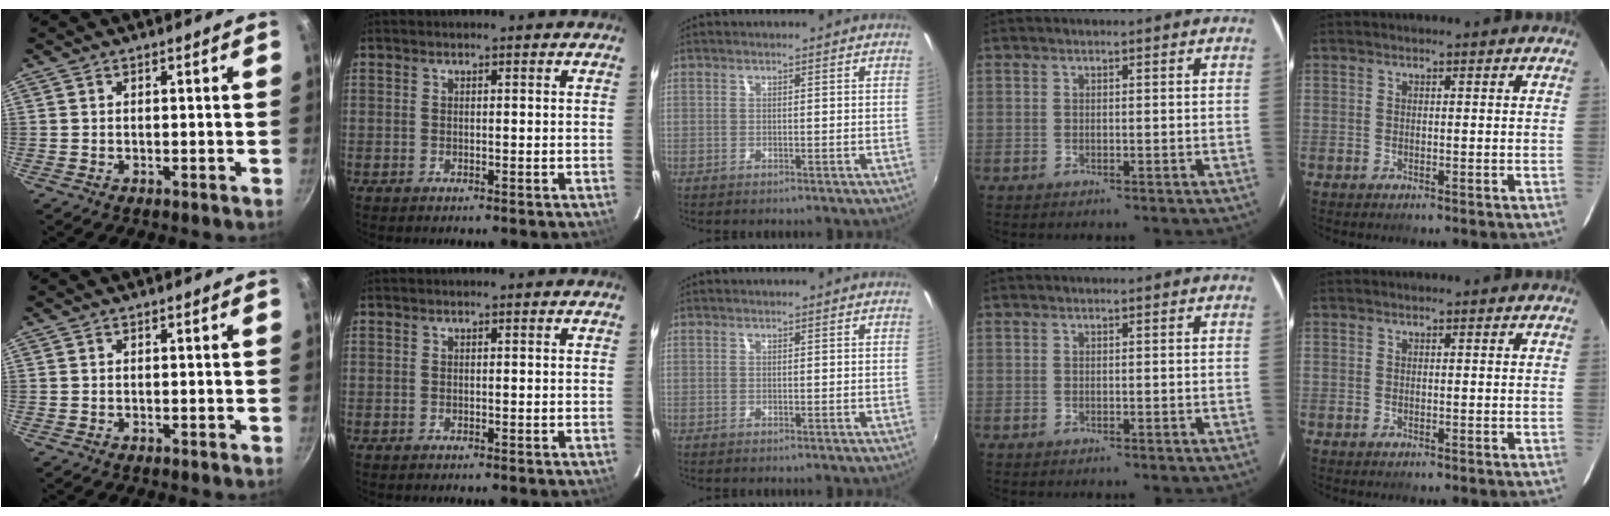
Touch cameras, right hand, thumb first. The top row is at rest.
{}